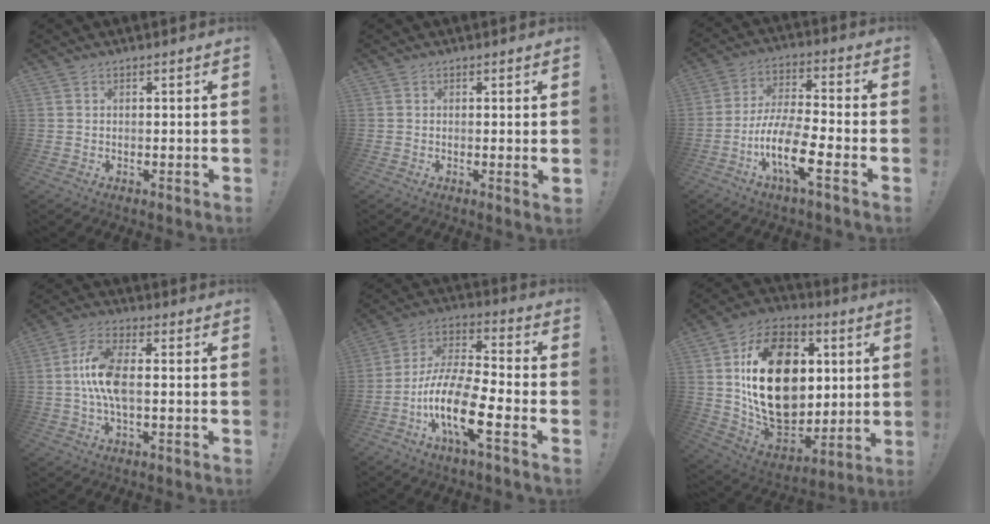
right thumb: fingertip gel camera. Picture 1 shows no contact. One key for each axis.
{"total": 1.8, "fx": 0.6, "fy": -0.3, "fz": 1.7, "tx": -0.013, "ty": -0.010, "tz": 0.006}
{"total": 15.6, "fx": -6.6, "fy": 4.8, "fz": 13.3, "tx": -0.255, "ty": 0.020, "tz": -0.112}
{"total": 11.4, "fx": -0.3, "fy": 5.0, "fz": 10.3, "tx": -0.204, "ty": 0.003, "tz": -0.005}
{"total": 19.3, "fx": -7.9, "fy": 6.1, "fz": 16.5, "tx": -0.327, "ty": 0.028, "tz": -0.137}
{"total": 27.0, "fx": 4.1, "fy": 19.1, "fz": 18.6, "tx": -0.323, "ty": -0.018, "tz": 0.096}